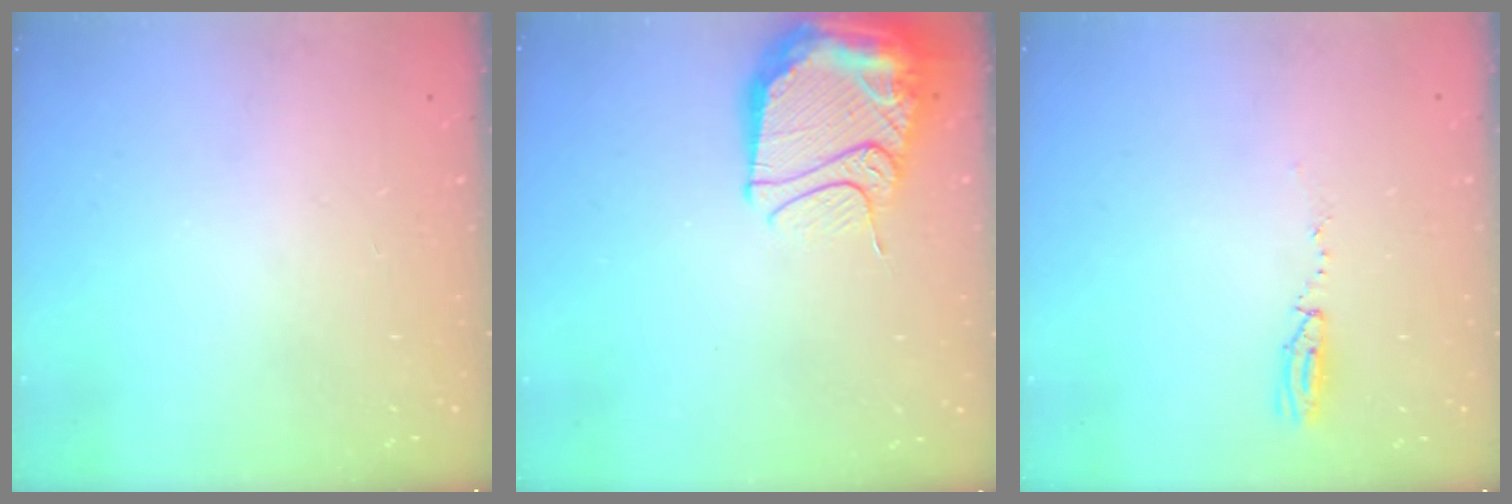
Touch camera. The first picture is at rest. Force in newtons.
{"total": 22.2, "press": 17.0, "slide": 14.3}
{"total": 3.2, "press": 2.6, "slide": 1.9}